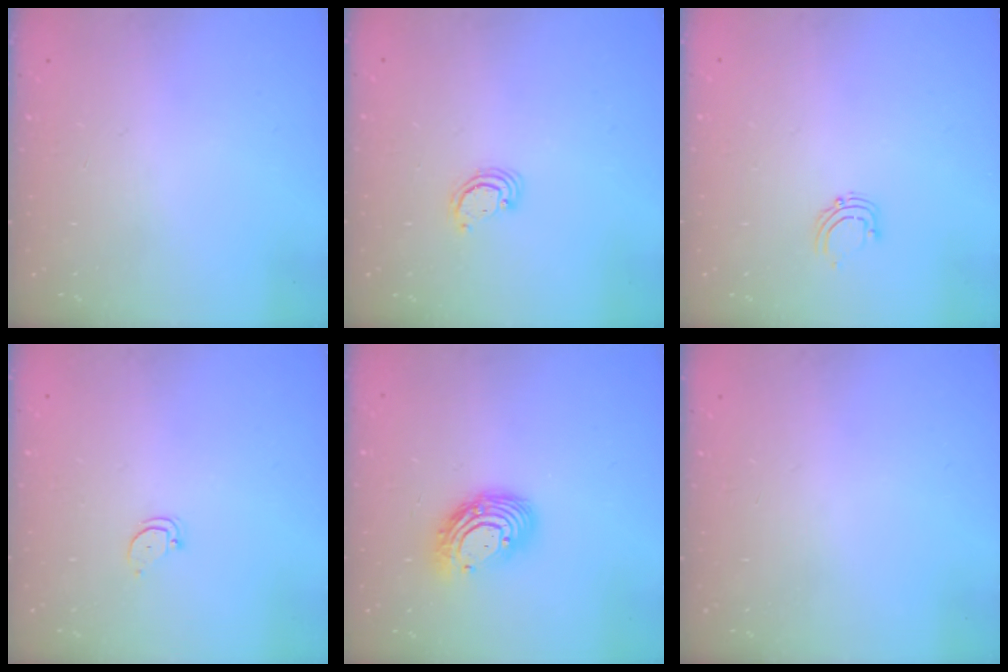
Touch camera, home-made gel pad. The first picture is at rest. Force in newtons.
{"total": 2.6, "press": 2.5, "slide": 0.3}
{"total": 4.1, "press": 4.0, "slide": 0.4}
{"total": 2.3, "press": 2.3, "slide": 0.2}
{"total": 12.1, "press": 12.0, "slide": 1.1}
{"total": 0.0}